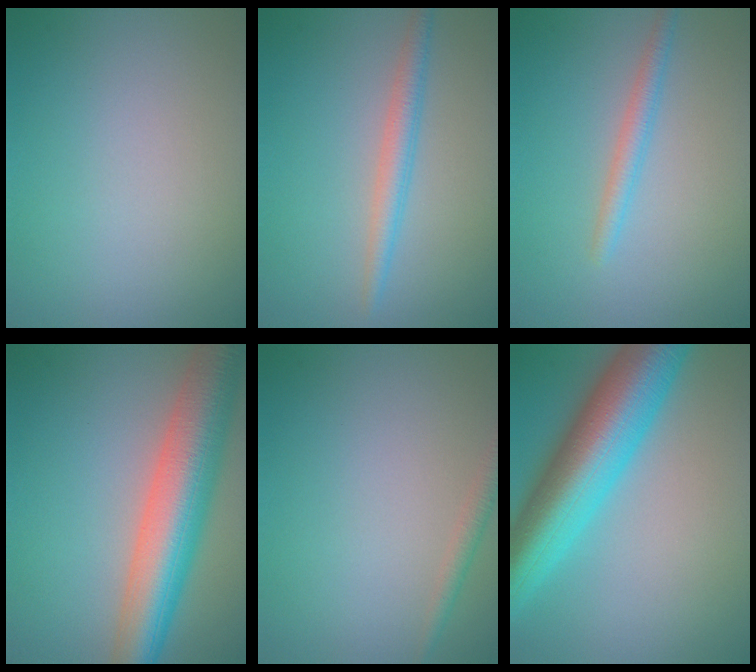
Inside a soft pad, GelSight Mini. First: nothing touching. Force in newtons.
{"total": 2.3, "press": 2.3, "slide": 0.1}
{"total": 1.8, "press": 1.8, "slide": 0.0}
{"total": 9.5, "press": 9.5, "slide": 0.5}
{"total": 1.4, "press": 1.4, "slide": 0.0}
{"total": 11.3, "press": 11.3, "slide": 0.3}